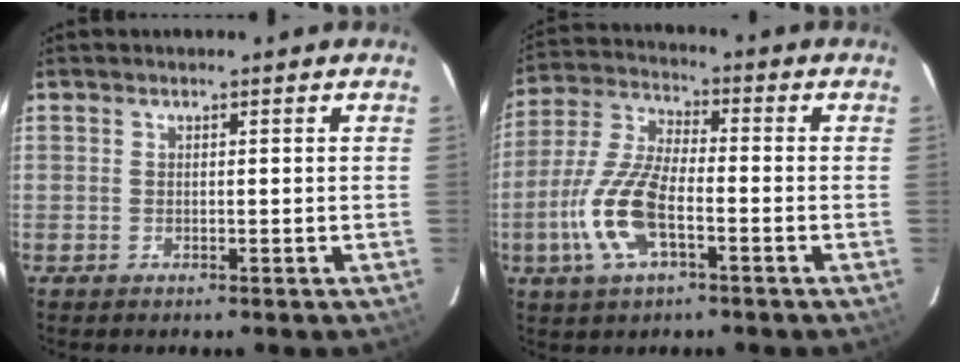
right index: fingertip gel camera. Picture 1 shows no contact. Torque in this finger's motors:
{"motor_torque": [1.66, -0.48, 0.90, 0.13]}